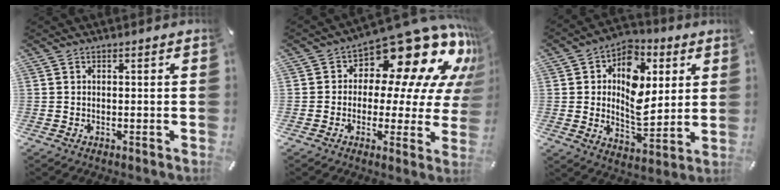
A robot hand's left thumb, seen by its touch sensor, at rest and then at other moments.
{"total": 17.7, "force": [10.6, 8.3, 11.5], "torque": [-0.169, -0.091, 0.177]}
{"total": 13.5, "force": [2.6, 10.1, 8.6], "torque": [-0.118, -0.002, 0.052]}